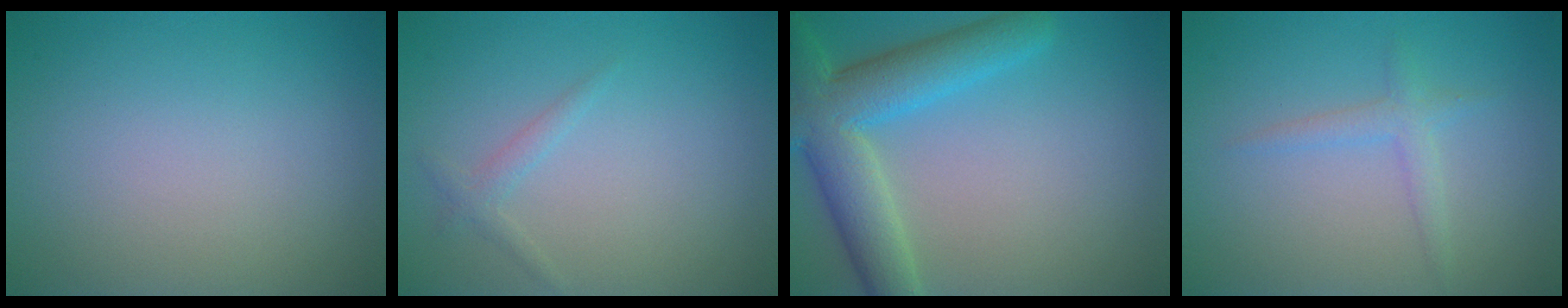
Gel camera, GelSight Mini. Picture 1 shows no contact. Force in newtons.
{"total": 1.0, "press": 1.0, "slide": 0.2}
{"total": 7.3, "press": 7.3, "slide": 0.4}
{"total": 1.6, "press": 1.6, "slide": 0.1}